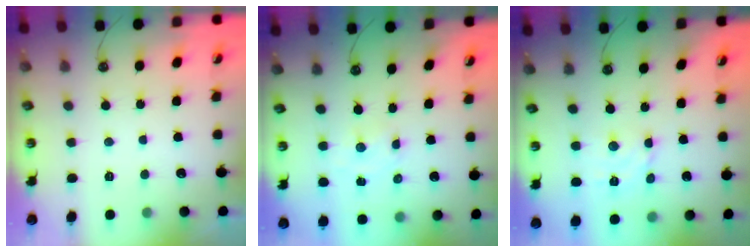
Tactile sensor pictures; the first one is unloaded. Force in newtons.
{"total": 1.8, "press": 1.8, "slide": 0.3}
{"total": 4.2, "press": 4.1, "slide": 0.6}